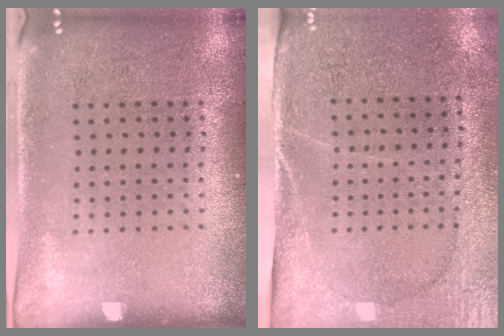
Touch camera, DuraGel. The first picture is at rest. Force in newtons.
{"total": 2.9, "press": 2.5, "slide": 1.4}